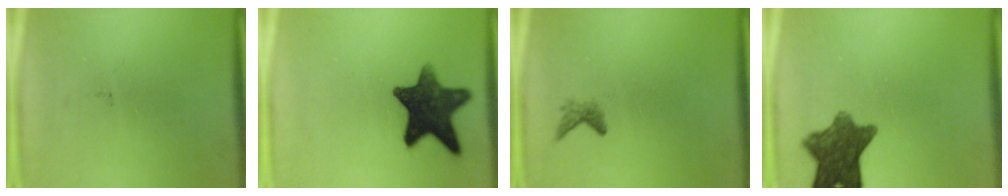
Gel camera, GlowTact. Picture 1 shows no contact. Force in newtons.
{"total": 13.5}
{"total": 1.1}
{"total": 10.0}